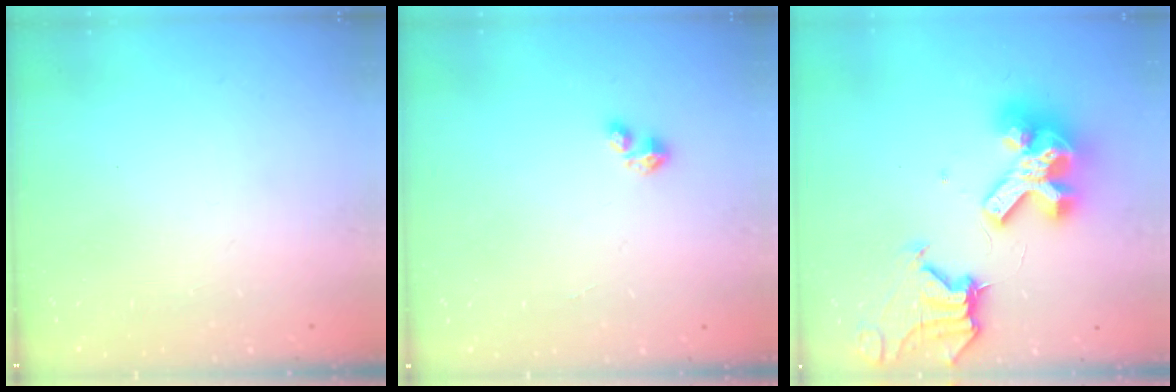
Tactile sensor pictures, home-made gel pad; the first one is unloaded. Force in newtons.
{"total": 2.7, "press": 2.7, "slide": 0.4}
{"total": 17.9, "press": 17.8, "slide": 2.2}